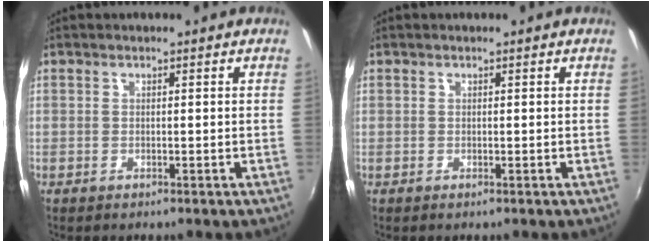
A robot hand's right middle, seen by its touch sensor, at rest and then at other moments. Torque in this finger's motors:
{"motor_torque": [-0.64, 0.04, -0.34, -0.07]}